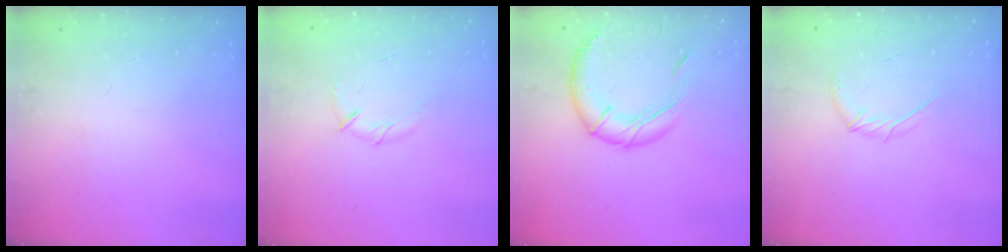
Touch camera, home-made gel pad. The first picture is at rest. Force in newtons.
{"total": 3.8, "press": 3.7, "slide": 1.0}
{"total": 14.2, "press": 14.1, "slide": 1.5}
{"total": 5.1, "press": 4.9, "slide": 1.5}